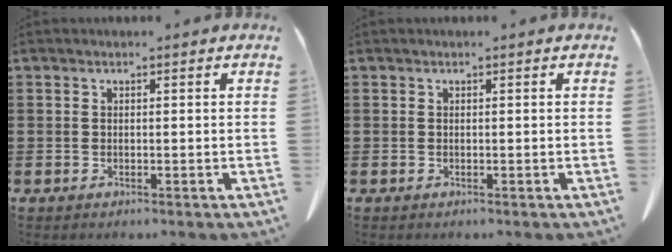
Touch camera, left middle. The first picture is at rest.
{"total": 0.0}